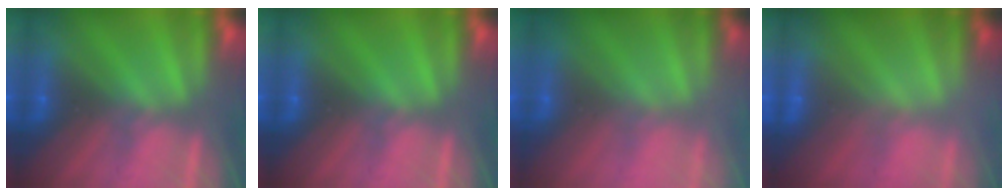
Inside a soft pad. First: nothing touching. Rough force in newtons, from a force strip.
{"total": 0.0}
{"total": 2.9}
{"total": 2.3}